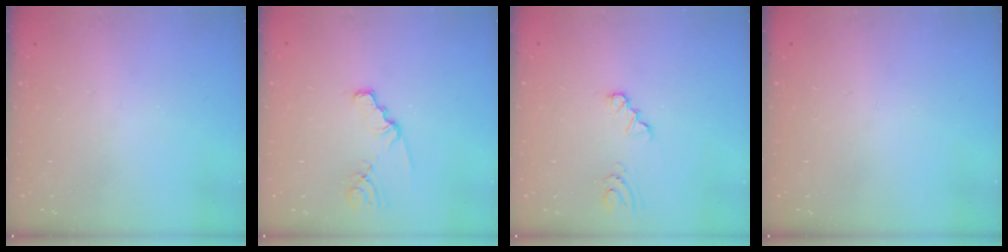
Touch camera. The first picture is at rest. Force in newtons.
{"total": 2.2, "press": 2.2, "slide": 0.4}
{"total": 0.9, "press": 0.9, "slide": 0.1}
{"total": 0.0}